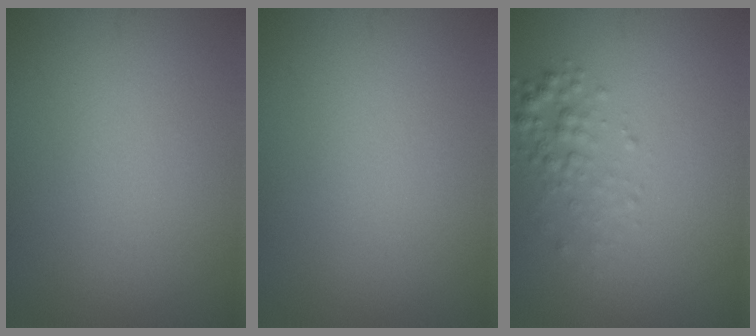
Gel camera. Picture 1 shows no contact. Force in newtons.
{"total": 0.0}
{"total": 2.0, "press": 2.0, "slide": 0.1}